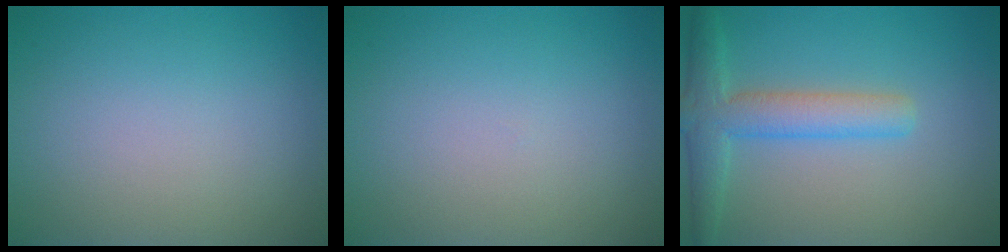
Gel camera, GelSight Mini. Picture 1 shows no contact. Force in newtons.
{"total": 0.0}
{"total": 4.4, "press": 4.4, "slide": 0.2}